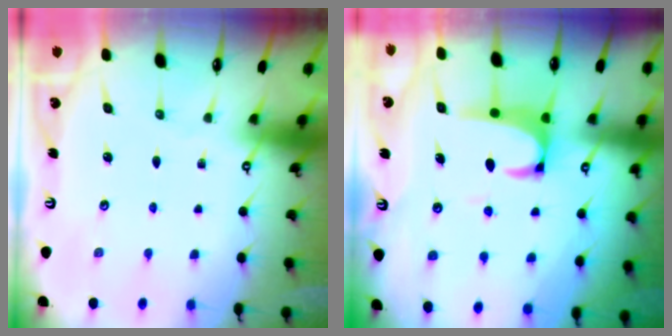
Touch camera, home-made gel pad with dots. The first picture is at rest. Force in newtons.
{"total": 2.3, "press": 2.0, "slide": 1.0}